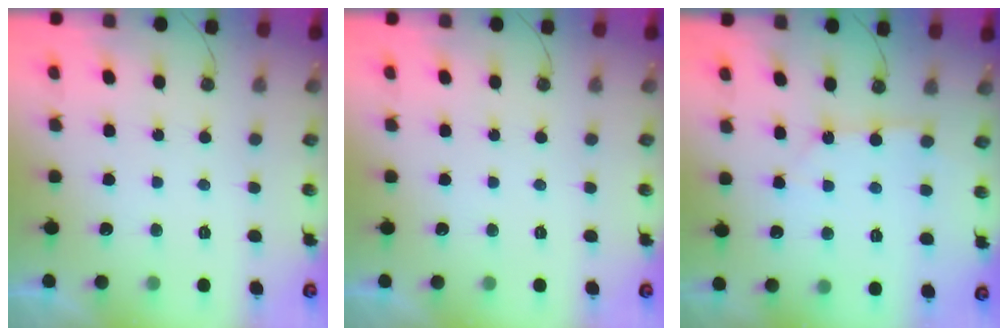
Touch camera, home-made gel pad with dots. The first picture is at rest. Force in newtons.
{"total": 0.0}
{"total": 2.8, "press": 2.8, "slide": 0.2}